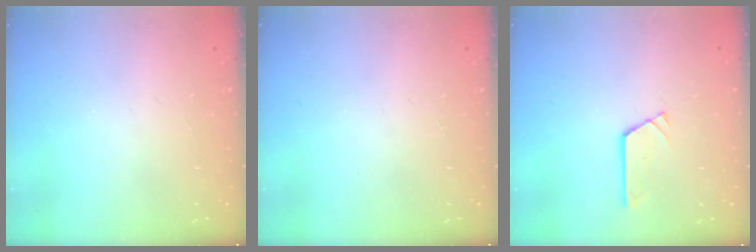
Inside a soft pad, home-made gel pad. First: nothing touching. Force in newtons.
{"total": 0.0}
{"total": 2.9, "press": 2.9, "slide": 0.2}